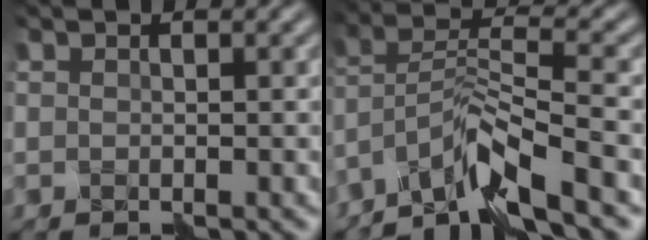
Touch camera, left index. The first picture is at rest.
{"total": 5.6, "force": [-4.5, 0.1, 3.4], "torque": [-0.063, 0.013, -0.091]}